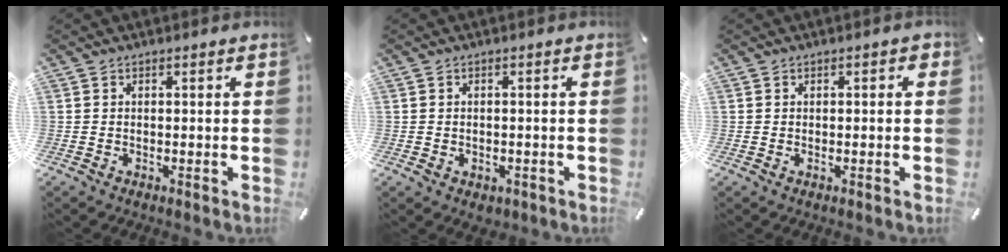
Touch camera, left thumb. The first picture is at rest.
{"total": 1.7, "force": [-0.7, 1.4, 0.8], "torque": [-0.013, 0.003, -0.013]}
{"total": 1.2, "force": [-0.1, 0.4, 1.1], "torque": [-0.011, -0.003, -0.005]}